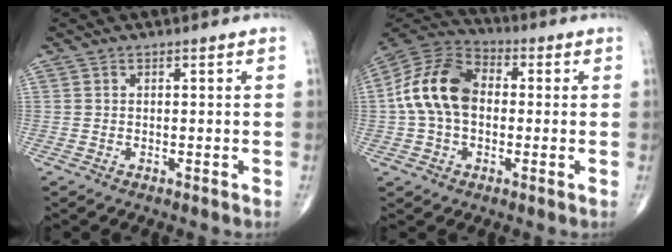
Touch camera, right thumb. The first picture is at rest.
{"total": 14.0, "force": [0.2, 9.6, 10.2], "torque": [-0.190, 0.035, -0.008]}